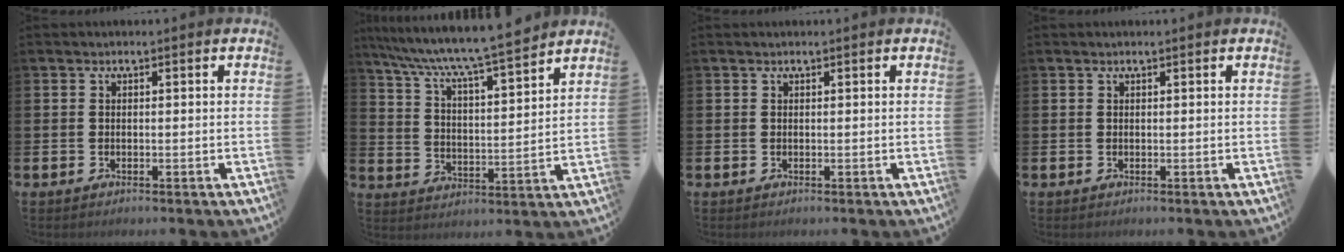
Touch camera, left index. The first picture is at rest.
{"total": 8.3, "force": [7.8, 0.3, 2.9], "torque": [-0.085, -0.061, 0.130]}
{"total": 0.0}
{"total": 0.0}